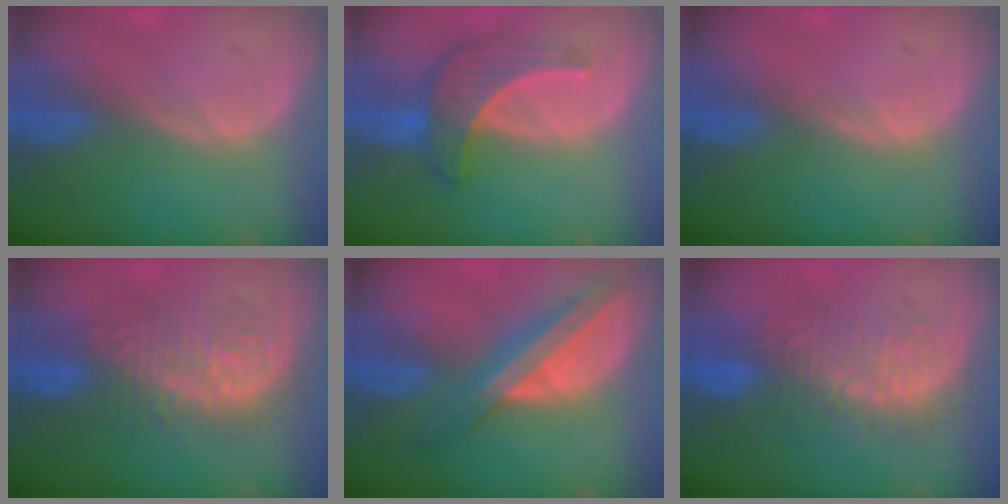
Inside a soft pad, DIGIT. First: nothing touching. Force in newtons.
{"total": 7.2, "press": 6.7, "slide": 2.8}
{"total": 0.5, "press": 0.5, "slide": 0.1}
{"total": 9.0, "press": 9.0, "slide": 0.6}
{"total": 8.2, "press": 6.9, "slide": 4.5}
{"total": 9.0, "press": 8.7, "slide": 2.2}